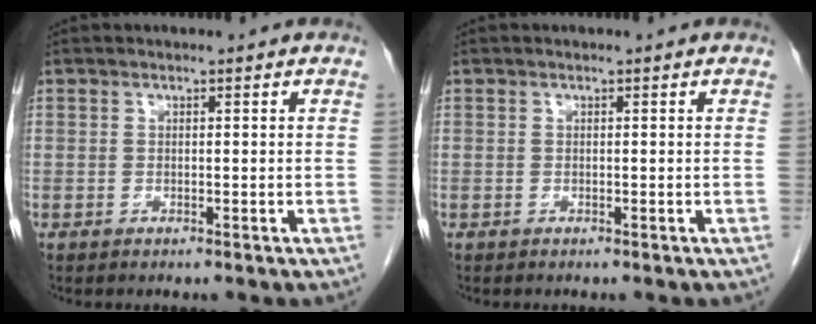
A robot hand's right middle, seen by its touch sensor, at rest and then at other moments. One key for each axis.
{"total": 0.0}